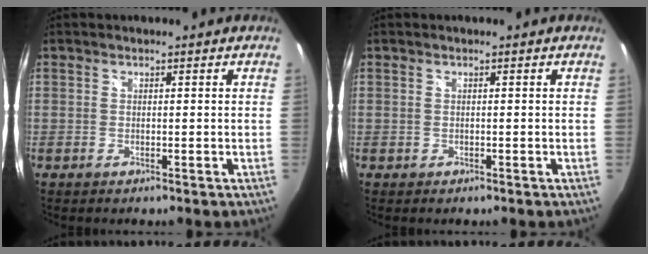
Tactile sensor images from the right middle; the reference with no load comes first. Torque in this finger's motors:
{"motor_torque": [1.02, -1.12, -0.01, 0.00]}